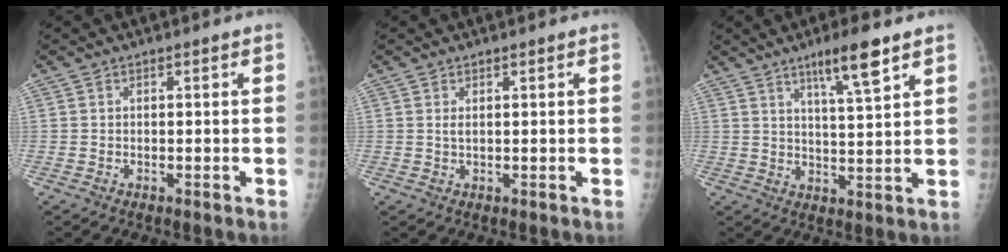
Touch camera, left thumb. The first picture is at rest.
{"total": 1.1, "force": [0.5, 0.3, 0.9], "torque": [-0.016, -0.002, 0.012]}
{"total": 8.4, "force": [5.3, 0.8, 6.5], "torque": [-0.108, -0.029, 0.093]}